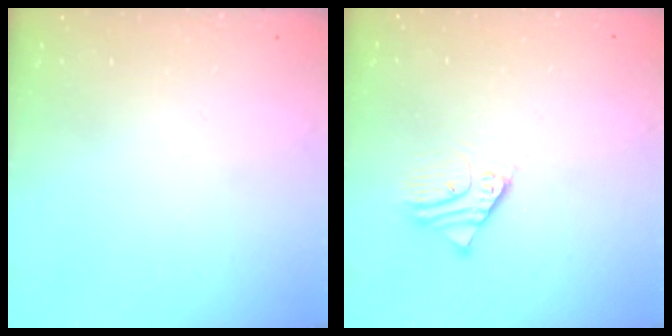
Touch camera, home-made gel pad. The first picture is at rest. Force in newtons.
{"total": 2.8, "press": 2.8, "slide": 0.2}